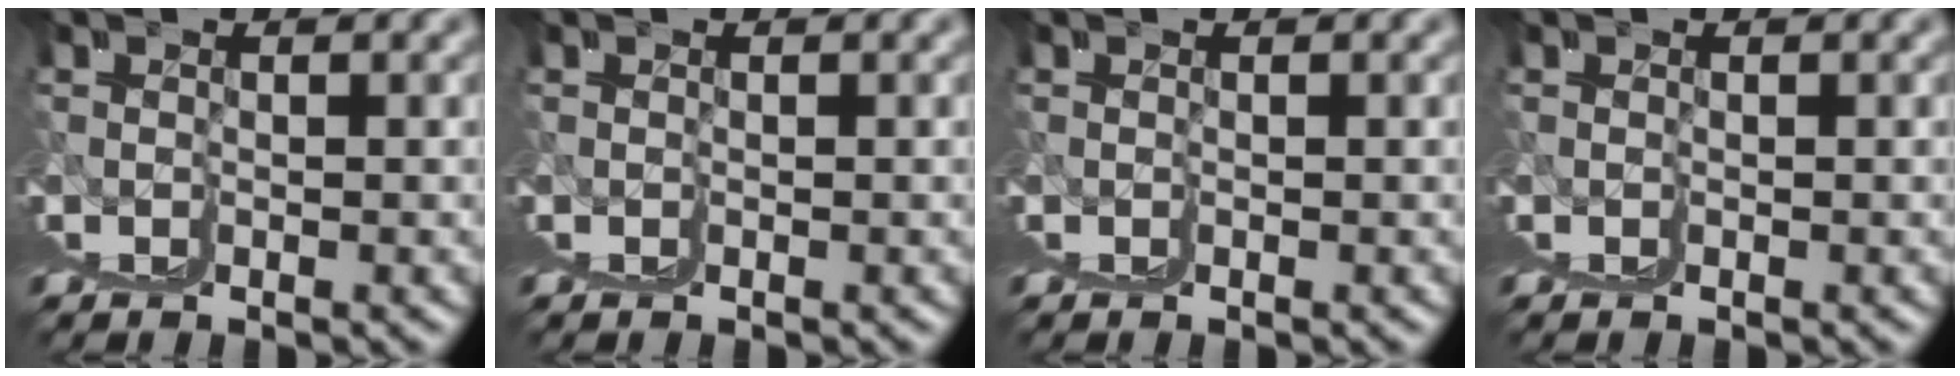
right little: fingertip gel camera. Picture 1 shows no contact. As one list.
[{"total": 0.0}, {"total": 0.0}, {"total": 0.0}]